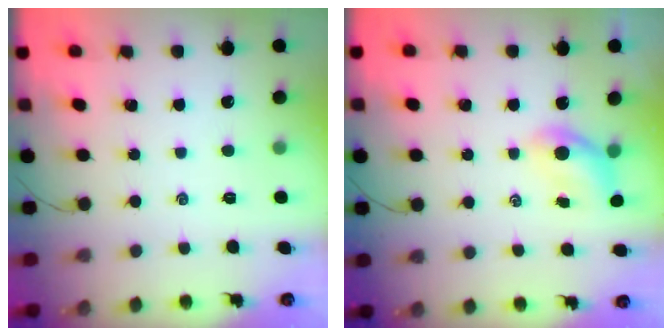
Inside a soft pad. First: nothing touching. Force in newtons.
{"total": 4.8, "press": 4.8, "slide": 0.6}